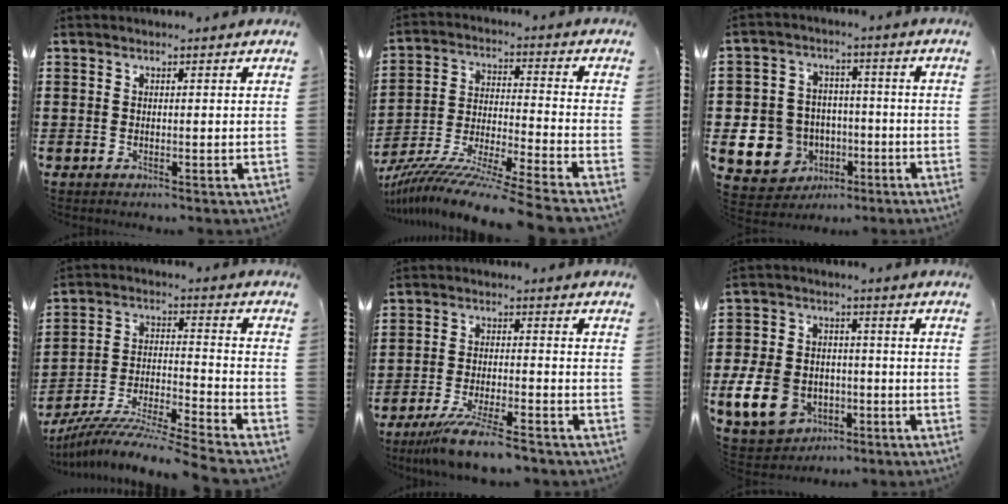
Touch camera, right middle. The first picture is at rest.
{"total": 11.2, "force": [-10.3, -1.0, 4.4], "torque": [-0.073, -0.001, -0.204]}
{"total": 9.3, "force": [-3.0, 8.3, 2.9], "torque": [-0.113, 0.011, -0.051]}
{"total": 8.6, "force": [-8.2, -0.9, 2.5], "torque": [-0.045, -0.007, -0.164]}
{"total": 7.3, "force": [-5.9, 0.2, 4.3], "torque": [-0.092, -0.018, -0.109]}
{"total": 10.0, "force": [-3.5, 7.6, 5.5], "torque": [-0.156, 0.011, -0.068]}